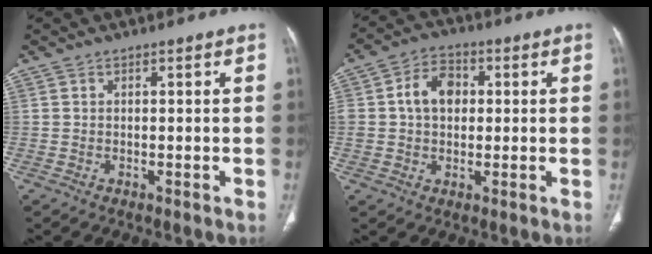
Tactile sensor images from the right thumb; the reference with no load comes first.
{"total": 7.9, "force": [1.1, 5.8, 5.2], "torque": [-0.071, 0.013, 0.015]}